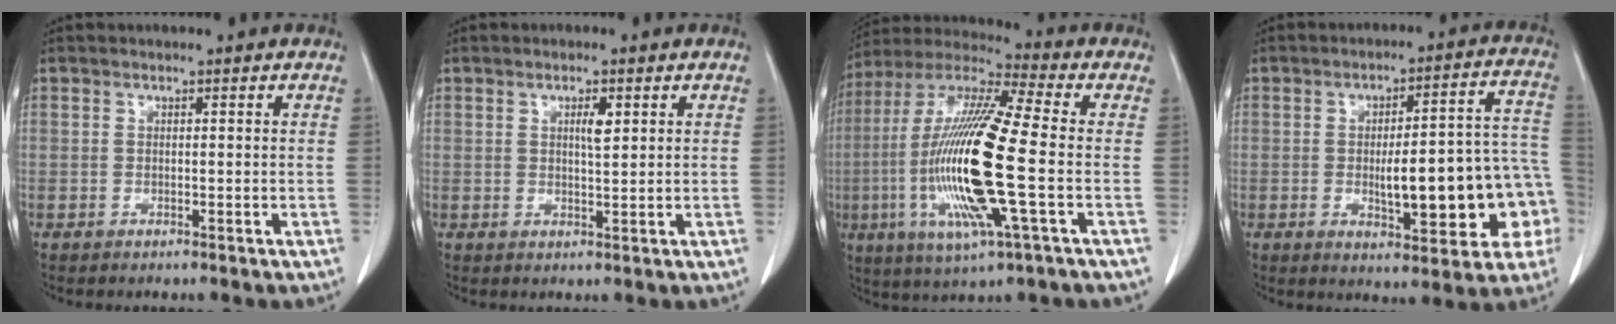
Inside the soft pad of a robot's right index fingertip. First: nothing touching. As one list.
[{"total": 2.4, "force": [0.9, 0.5, 2.2], "torque": [-0.038, -0.001, 0.015]}, {"total": 20.3, "force": [-3.4, 1.6, 20.0], "torque": [-0.424, -0.013, -0.069]}, {"total": 16.9, "force": [-3.3, 4.3, 16.0], "torque": [-0.164, 0.039, -0.029]}]